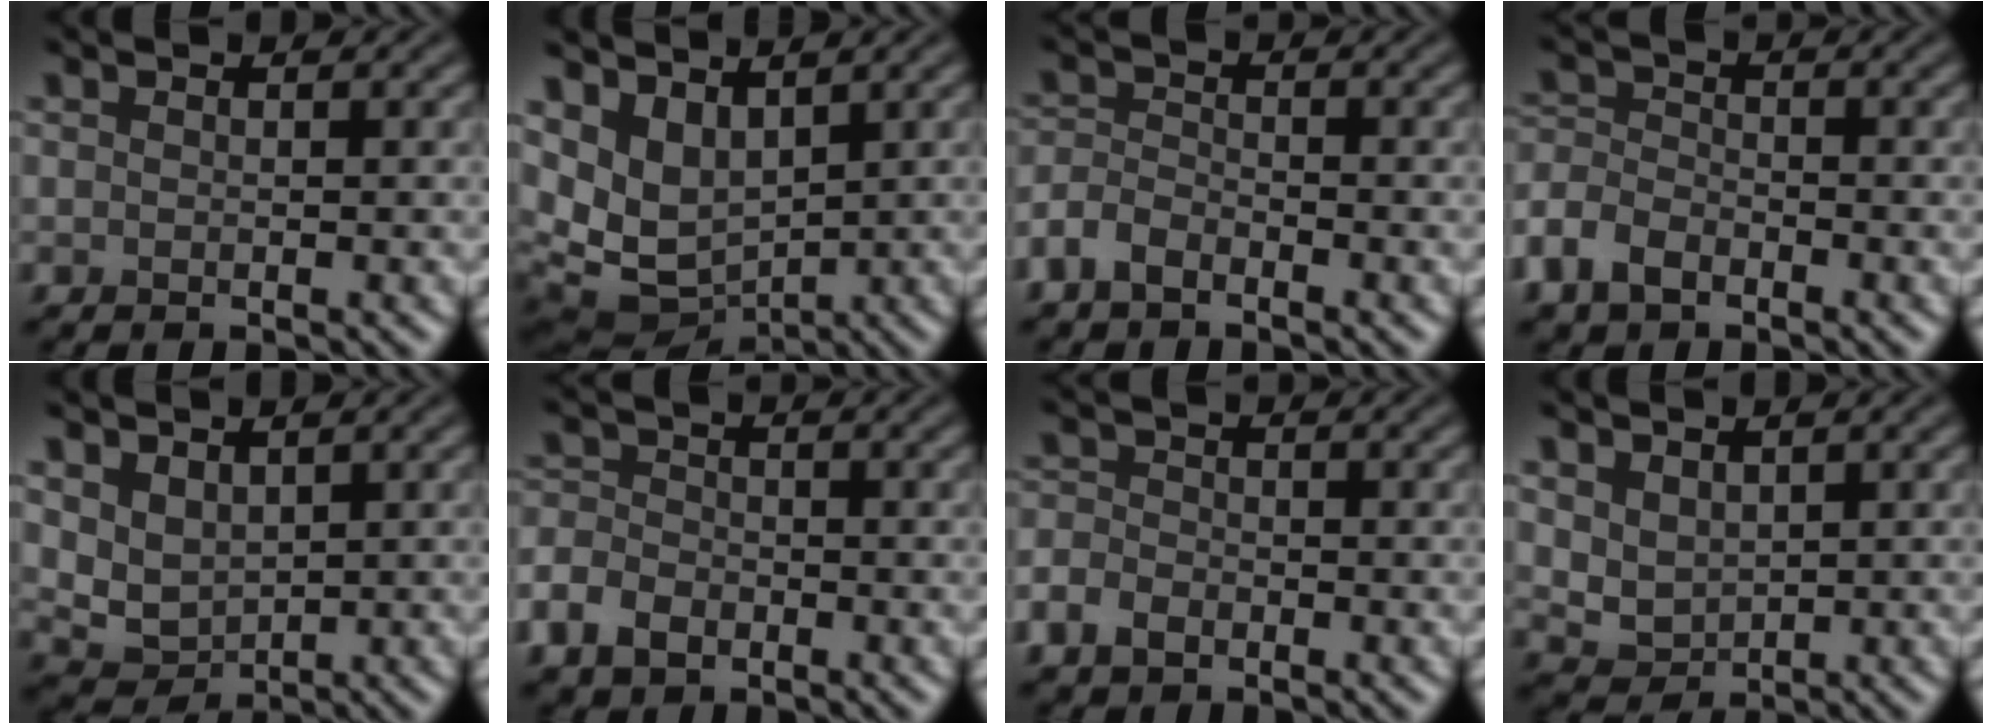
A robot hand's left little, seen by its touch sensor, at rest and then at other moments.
{"total": 6.3, "force": [1.8, 4.2, 4.4], "torque": [-0.098, -0.017, 0.051]}
{"total": 2.6, "force": [-1.9, 1.2, 1.3], "torque": [-0.028, 0.001, -0.049]}
{"total": 4.0, "force": [-2.6, 2.2, 2.0], "torque": [-0.045, 0.000, -0.066]}
{"total": 3.2, "force": [1.3, 2.2, 1.9], "torque": [-0.045, -0.009, 0.031]}
{"total": 3.7, "force": [-2.0, 2.5, 1.8], "torque": [-0.041, -0.003, -0.050]}
{"total": 2.5, "force": [-1.5, 1.7, 1.2], "torque": [-0.023, -0.002, -0.040]}
{"total": 2.7, "force": [1.1, 1.9, 1.5], "torque": [-0.036, -0.007, 0.029]}